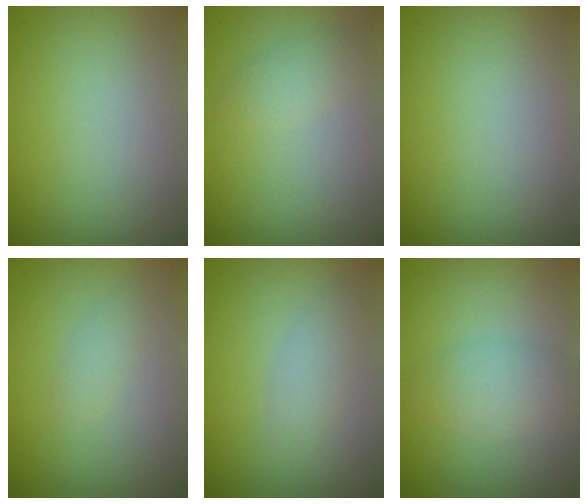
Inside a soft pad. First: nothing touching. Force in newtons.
{"total": 1.6, "press": 1.6, "slide": 0.1}
{"total": 0.0}
{"total": 1.1, "press": 1.1, "slide": 0.1}
{"total": 1.6, "press": 1.6, "slide": 0.1}
{"total": 2.7, "press": 2.7, "slide": 0.1}